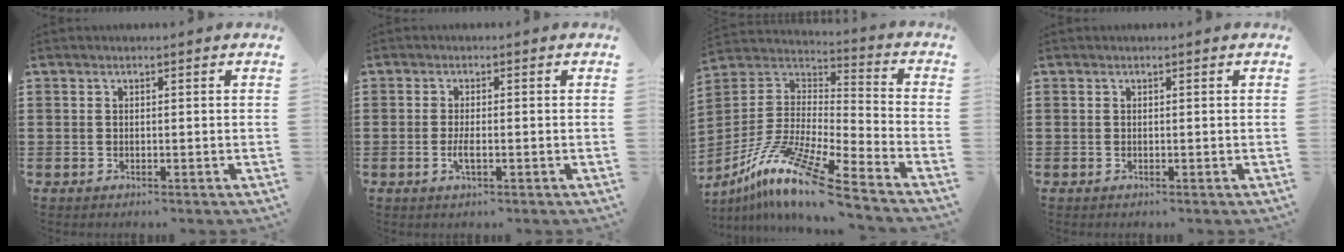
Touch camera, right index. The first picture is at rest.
{"total": 2.1, "force": [-0.7, 0.5, 1.9], "torque": [-0.040, -0.005, -0.016]}
{"total": 13.0, "force": [-10.0, 0.4, 8.2], "torque": [-0.172, -0.002, -0.199]}
{"total": 0.0}